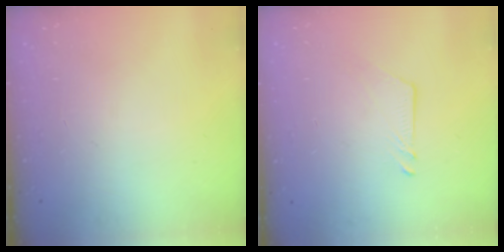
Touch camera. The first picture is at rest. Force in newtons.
{"total": 3.6, "press": 3.6, "slide": 0.4}